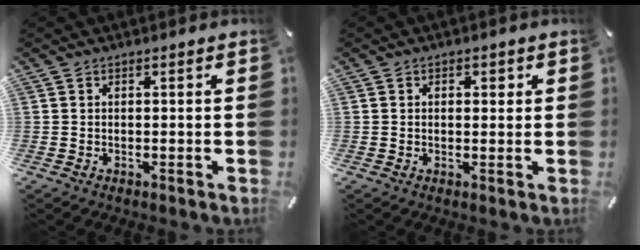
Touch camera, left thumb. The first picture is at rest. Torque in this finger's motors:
{"motor_torque": [0.12, -0.44, -0.10, -0.15, 0.02]}